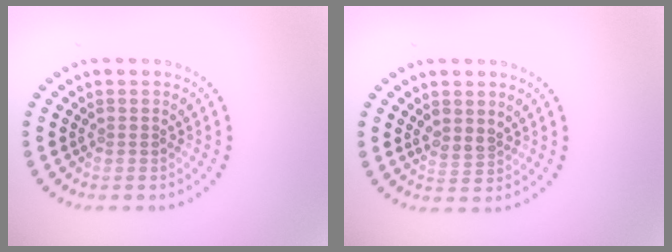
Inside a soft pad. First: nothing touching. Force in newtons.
{"total": 1.7, "press": 1.4, "slide": 1.0}